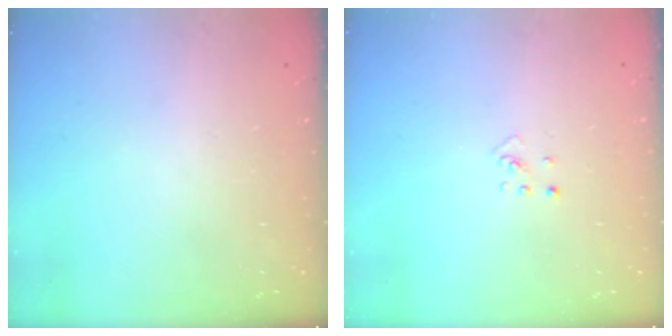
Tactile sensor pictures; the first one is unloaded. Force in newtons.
{"total": 2.0, "press": 2.0, "slide": 0.3}